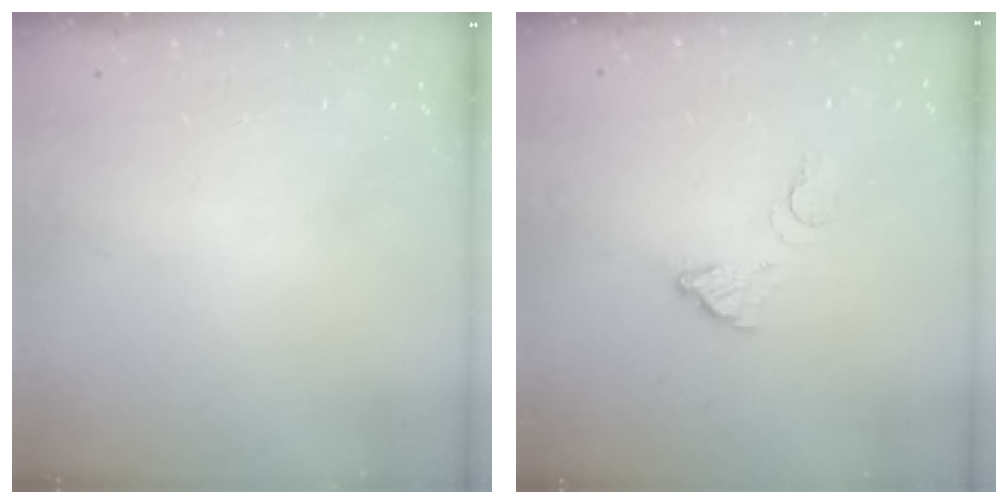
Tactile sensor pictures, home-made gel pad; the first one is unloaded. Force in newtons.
{"total": 3.6, "press": 3.6, "slide": 0.3}